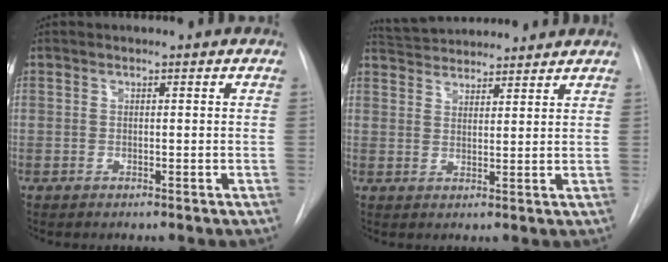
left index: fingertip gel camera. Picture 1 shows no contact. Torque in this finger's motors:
{"motor_torque": [-0.73, -1.02, -0.01, -0.01]}